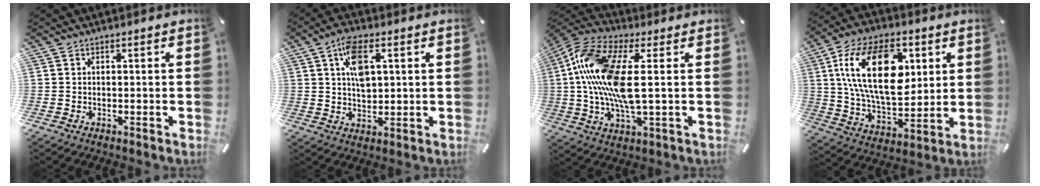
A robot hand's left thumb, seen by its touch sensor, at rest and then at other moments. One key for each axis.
{"total": 7.9, "fx": 2.6, "fy": 4.3, "fz": 6.1, "tx": -0.104, "ty": 0.001, "tz": 0.044}
{"total": 17.5, "fx": 1.7, "fy": 6.7, "fz": 16.0, "tx": -0.340, "ty": -0.014, "tz": 0.025}
{"total": 22.5, "fx": 6.0, "fy": 13.6, "fz": 16.9, "tx": -0.338, "ty": 0.007, "tz": 0.097}